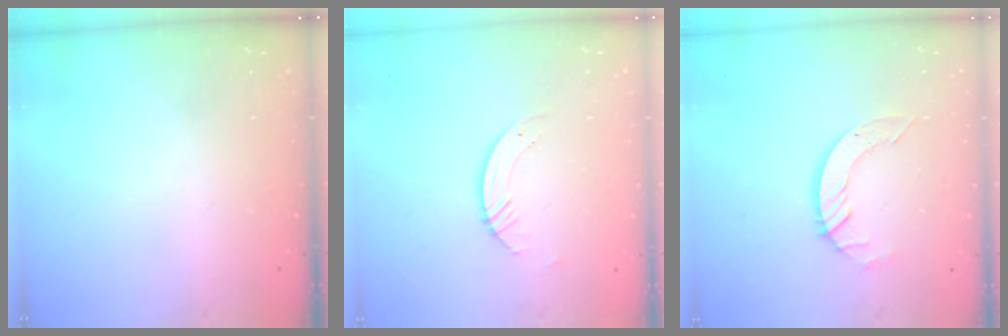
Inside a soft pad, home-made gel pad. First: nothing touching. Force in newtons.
{"total": 3.8, "press": 3.8, "slide": 0.4}
{"total": 6.1, "press": 6.1, "slide": 0.5}